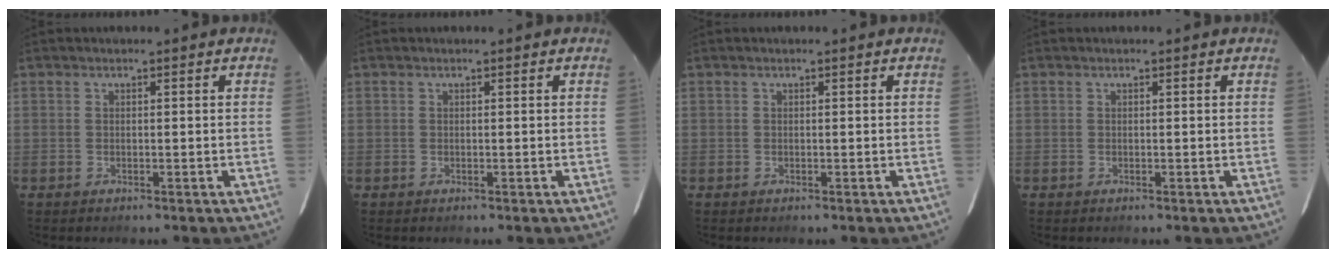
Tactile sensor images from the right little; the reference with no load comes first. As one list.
[{"total": 0.0}, {"total": 0.0}, {"total": 0.0}]